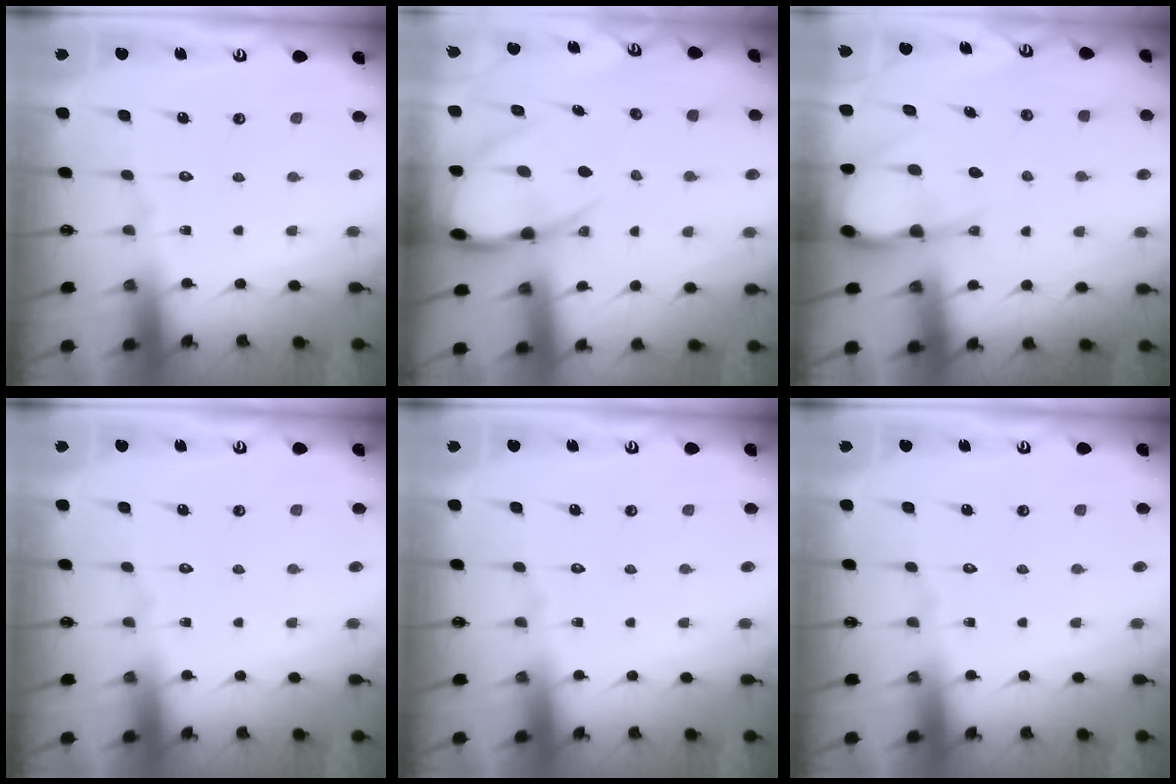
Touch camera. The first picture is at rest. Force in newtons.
{"total": 13.1, "press": 13.0, "slide": 1.4}
{"total": 8.0, "press": 8.0, "slide": 0.9}
{"total": 0.0}
{"total": 0.0}
{"total": 0.0}